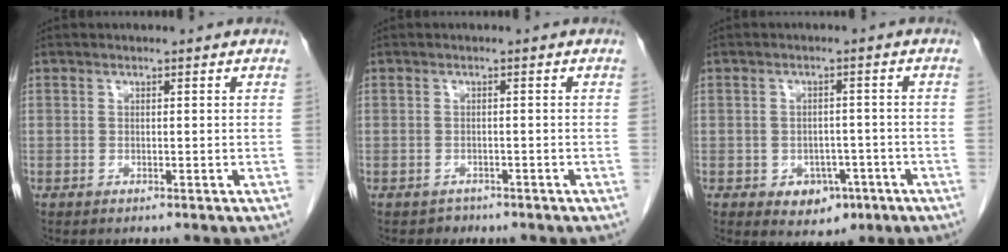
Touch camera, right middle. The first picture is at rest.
{"total": 1.3, "force": [-1.0, 0.8, -0.2], "torque": [-0.006, 0.002, -0.017]}
{"total": 5.1, "force": [-2.3, 3.8, 2.6], "torque": [-0.032, 0.004, -0.020]}